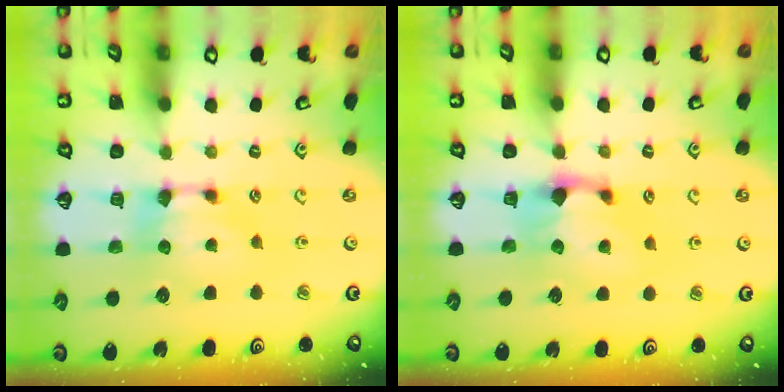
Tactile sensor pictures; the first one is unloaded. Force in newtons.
{"total": 1.2, "press": 0.4, "slide": 1.2}